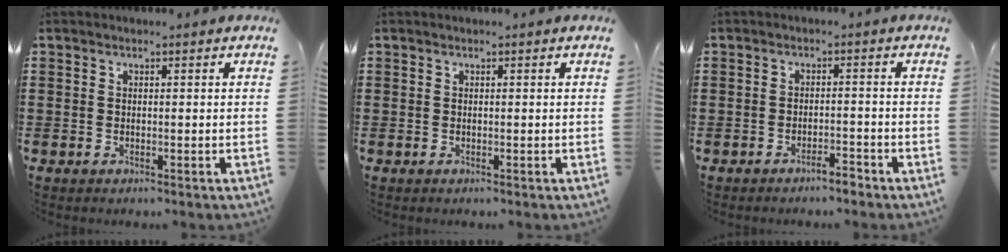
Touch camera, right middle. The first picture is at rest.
{"total": 0.0}
{"total": 2.1, "force": [-2.1, 0.2, 0.6], "torque": [-0.015, 0.003, -0.041]}